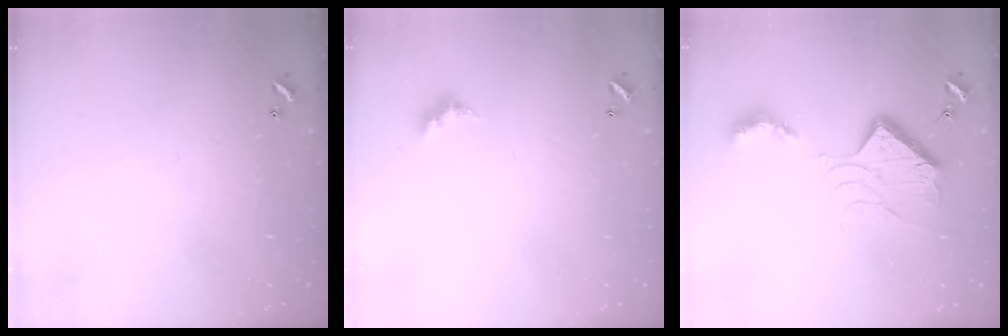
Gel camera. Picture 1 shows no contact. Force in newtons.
{"total": 3.0, "press": 2.9, "slide": 0.5}
{"total": 13.3, "press": 13.3, "slide": 0.4}